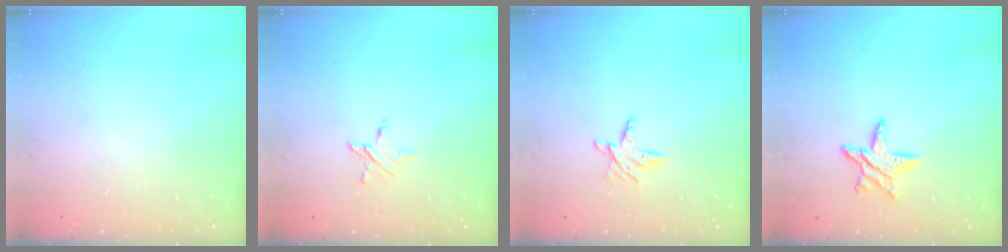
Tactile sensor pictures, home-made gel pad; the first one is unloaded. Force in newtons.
{"total": 3.6, "press": 3.6, "slide": 0.4}
{"total": 4.9, "press": 4.8, "slide": 0.6}
{"total": 7.1, "press": 7.1, "slide": 0.1}